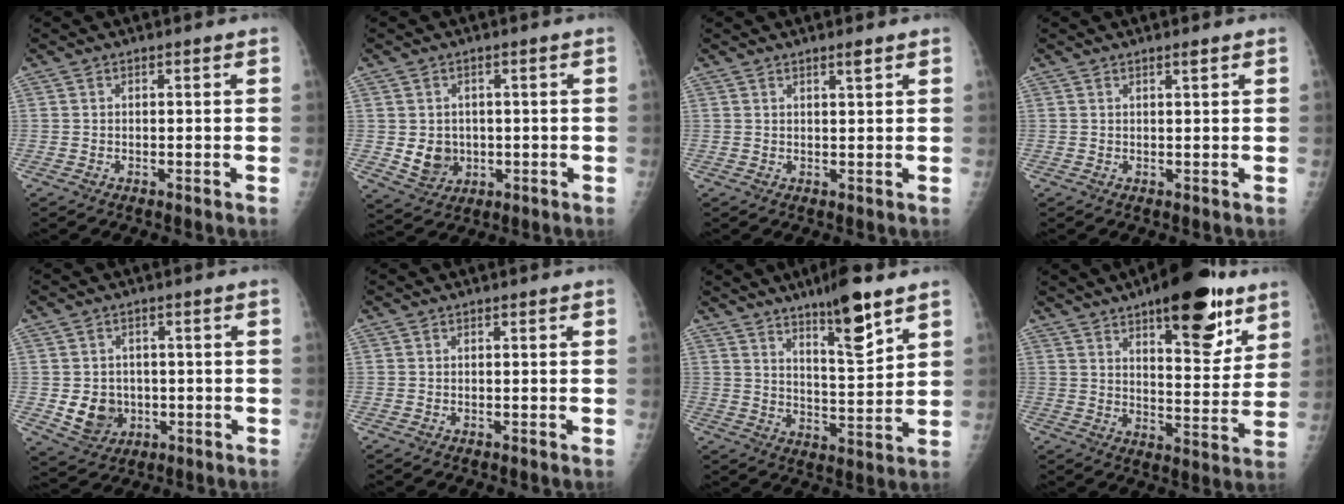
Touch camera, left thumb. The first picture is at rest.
{"total": 5.4, "force": [-0.2, 4.8, 2.6], "torque": [-0.019, -0.001, 0.010]}
{"total": 1.6, "force": [1.1, 0.1, 1.1], "torque": [-0.015, -0.008, 0.020]}
{"total": 1.0, "force": [0.7, 0.0, 0.7], "torque": [-0.009, -0.005, 0.012]}
{"total": 6.9, "force": [-0.9, 6.1, 3.1], "torque": [-0.023, 0.003, -0.003]}
{"total": 0.0}
{"total": 11.1, "force": [7.4, 1.9, 8.1], "torque": [-0.120, -0.053, 0.123]}
{"total": 18.5, "force": [10.9, 6.8, 13.3], "torque": [-0.145, -0.056, 0.158]}